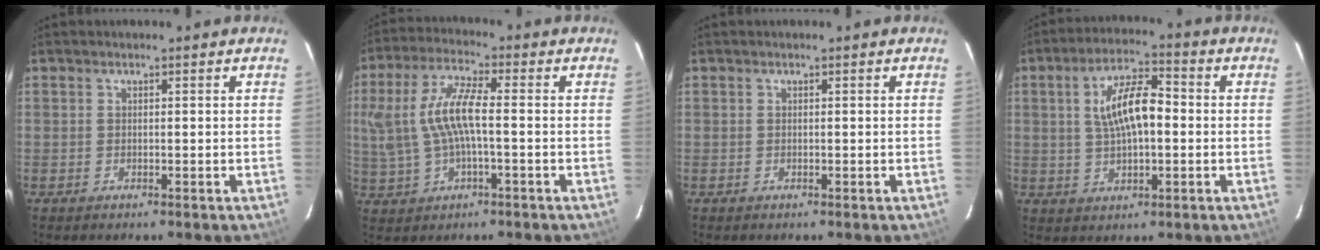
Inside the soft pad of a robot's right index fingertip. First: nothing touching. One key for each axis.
{"total": 11.1, "fx": -0.2, "fy": 3.9, "fz": 10.4, "tx": -0.213, "ty": 0.007, "tz": 0.002}
{"total": 0.0}
{"total": 9.7, "fx": 0.7, "fy": 3.9, "fz": 8.9, "tx": -0.167, "ty": 0.017, "tz": 0.017}